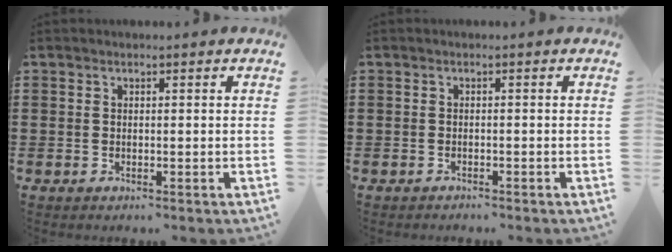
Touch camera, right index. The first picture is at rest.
{"total": 0.5, "force": [-0.5, 0.0, -0.1], "torque": [0.001, 0.001, -0.011]}